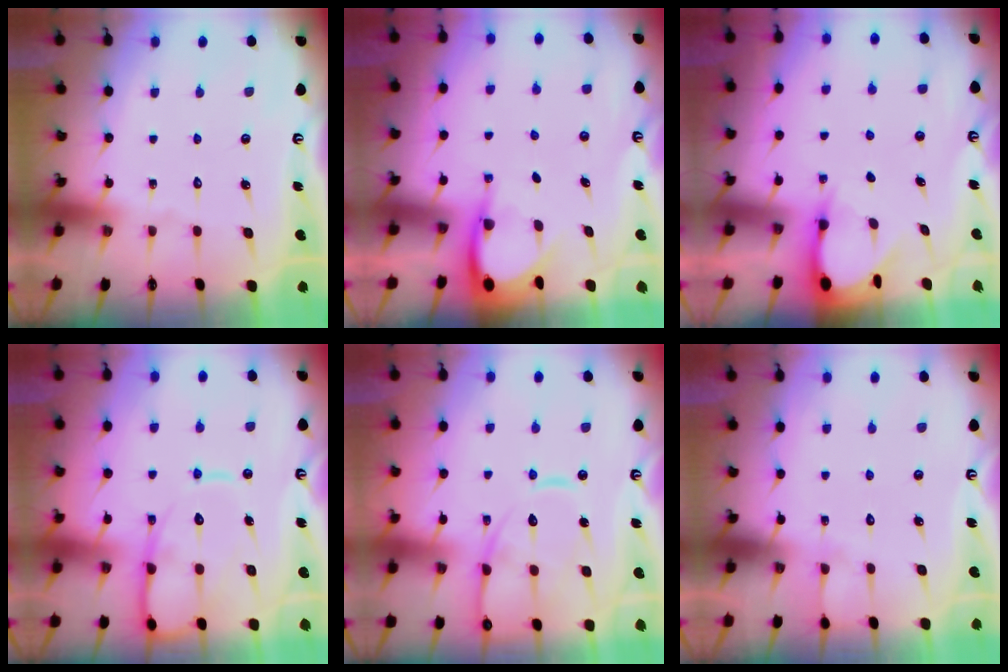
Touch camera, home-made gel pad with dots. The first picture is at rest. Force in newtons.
{"total": 4.0, "press": 4.0, "slide": 0.2}
{"total": 3.3, "press": 3.3, "slide": 0.4}
{"total": 13.2, "press": 13.1, "slide": 1.5}
{"total": 13.0, "press": 13.0, "slide": 1.3}
{"total": 4.8, "press": 4.7, "slide": 0.5}